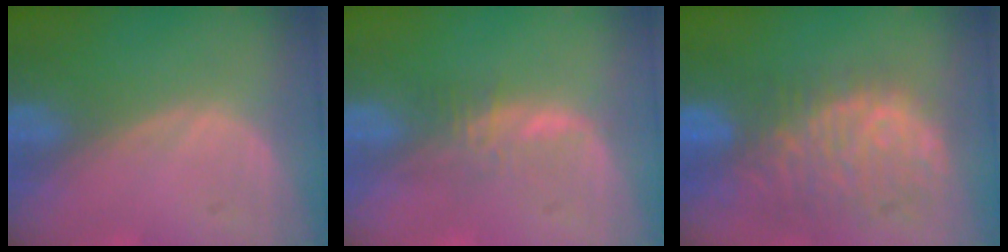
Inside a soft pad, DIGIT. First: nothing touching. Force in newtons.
{"total": 2.9, "press": 2.9, "slide": 0.2}
{"total": 11.5, "press": 9.8, "slide": 5.9}